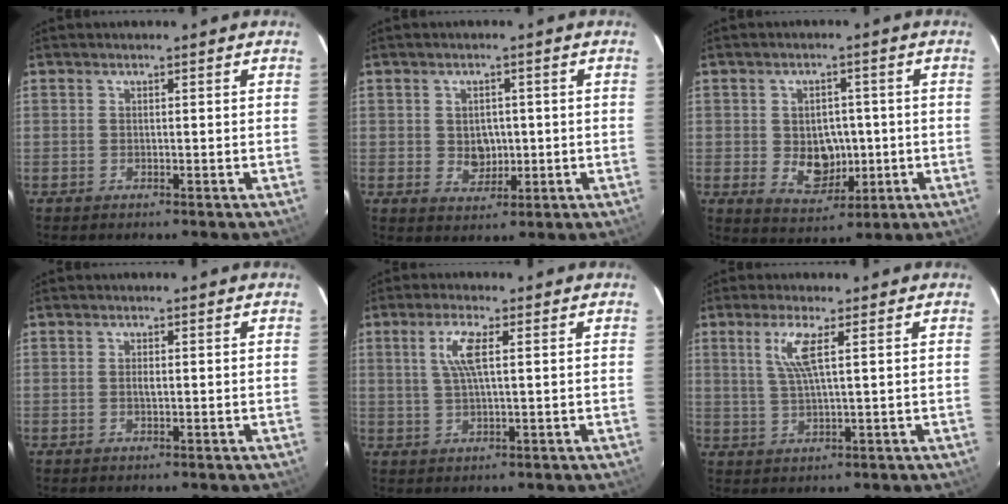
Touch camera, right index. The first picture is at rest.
{"total": 4.3, "force": [-0.1, 3.6, 2.2], "torque": [-0.038, 0.001, 0.006]}
{"total": 7.5, "force": [-0.8, 5.9, 4.5], "torque": [-0.085, -0.002, 0.006]}
{"total": 1.1, "force": [0.0, 0.4, 1.0], "torque": [-0.020, 0.001, -0.002]}
{"total": 5.2, "force": [1.5, 0.8, 4.9], "torque": [-0.098, 0.003, 0.030]}
{"total": 5.2, "force": [2.0, 0.2, 4.8], "torque": [-0.097, -0.002, 0.043]}